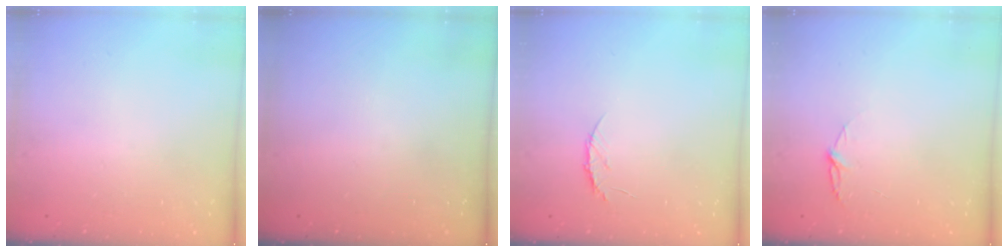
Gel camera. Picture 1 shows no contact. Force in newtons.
{"total": 0.0}
{"total": 4.7, "press": 4.6, "slide": 0.4}
{"total": 4.8, "press": 4.8, "slide": 0.5}